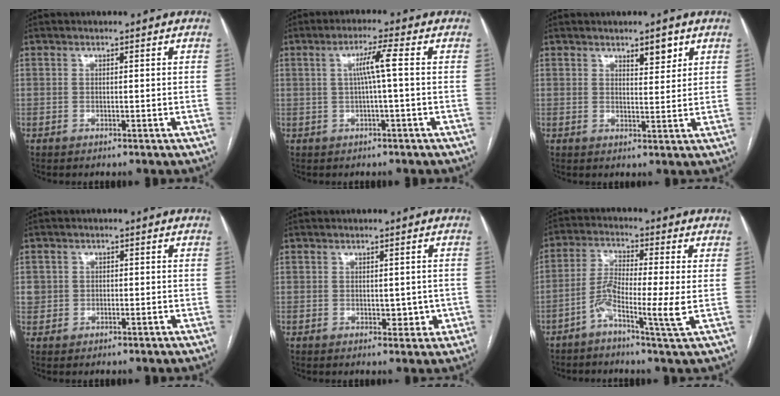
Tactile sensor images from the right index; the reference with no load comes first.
{"total": 4.1, "force": [0.3, -0.6, 4.1], "torque": [-0.073, 0.010, 0.008]}
{"total": 3.3, "force": [2.1, 1.1, 2.3], "torque": [-0.032, -0.003, 0.034]}
{"total": 2.4, "force": [-0.3, 2.3, 0.8], "torque": [-0.015, 0.011, 0.001]}
{"total": 3.1, "force": [-0.5, 2.0, 2.3], "torque": [-0.020, 0.008, 0.005]}
{"total": 7.4, "force": [-2.6, -0.3, 6.9], "torque": [-0.140, 0.006, -0.053]}